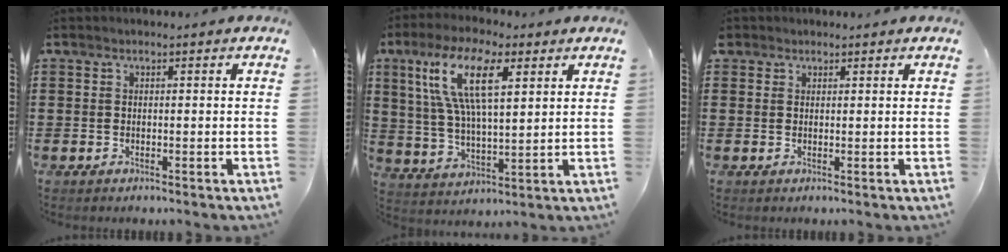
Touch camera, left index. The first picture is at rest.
{"total": 13.2, "force": [6.1, 4.6, 10.8], "torque": [-0.221, 0.002, 0.109]}
{"total": 1.1, "force": [0.9, 0.7, 0.0], "torque": [-0.003, 0.004, 0.017]}